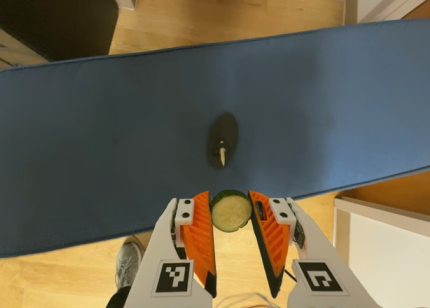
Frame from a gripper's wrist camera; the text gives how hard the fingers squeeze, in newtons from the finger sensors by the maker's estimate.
{"total": 10.7, "left": 11.2, "right": 10.3}